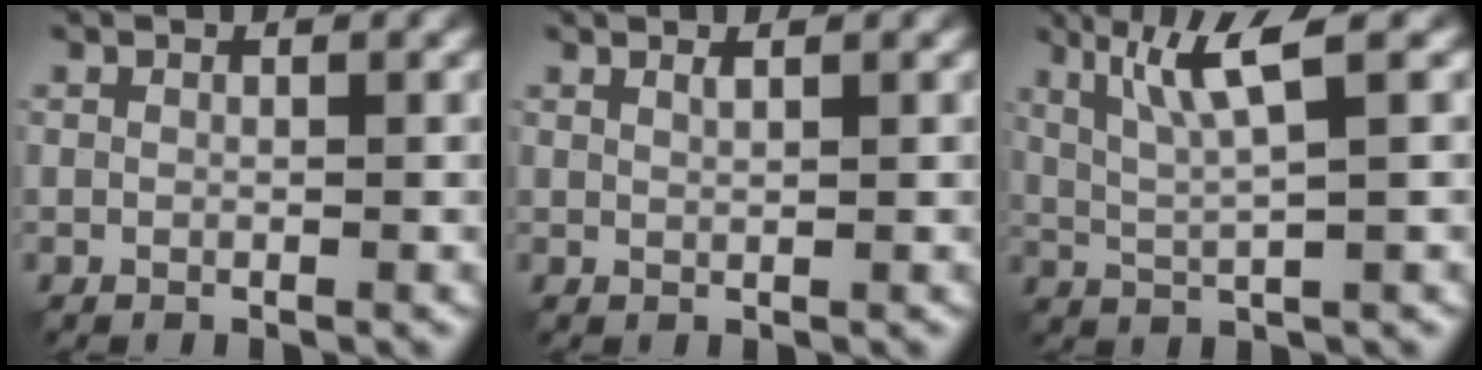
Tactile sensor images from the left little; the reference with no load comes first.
{"total": 0.9, "force": [0.5, 0.3, 0.7], "torque": [-0.008, 0.002, 0.004]}
{"total": 5.4, "force": [1.8, 0.8, 5.0], "torque": [-0.103, 0.004, 0.043]}